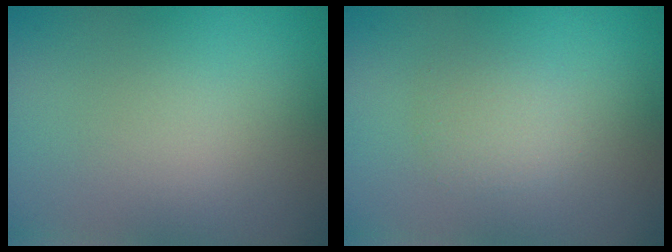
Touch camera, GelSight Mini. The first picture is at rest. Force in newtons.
{"total": 1.5, "press": 1.5, "slide": 0.1}